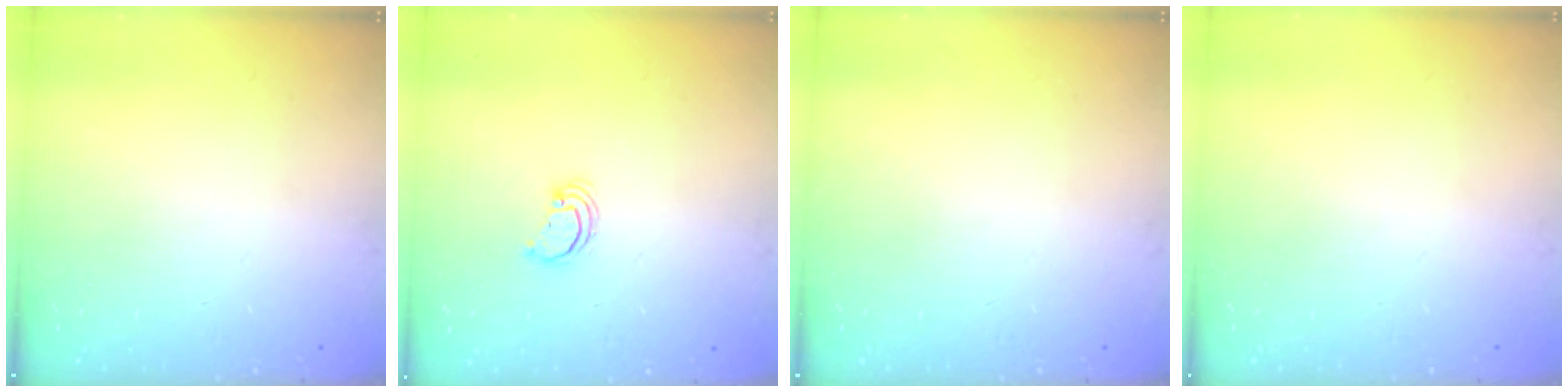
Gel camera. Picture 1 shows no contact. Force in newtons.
{"total": 2.7, "press": 2.7, "slide": 0.2}
{"total": 0.0}
{"total": 0.0}